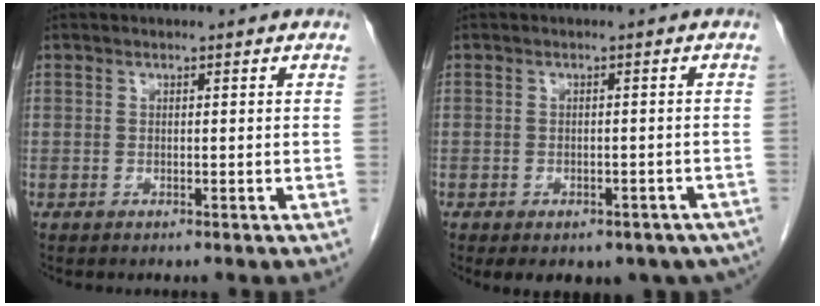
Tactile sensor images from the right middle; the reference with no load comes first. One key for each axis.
{"total": 13.1, "fx": -8.8, "fy": 7.5, "fz": 6.2, "tx": -0.094, "ty": -0.003, "tz": -0.094}